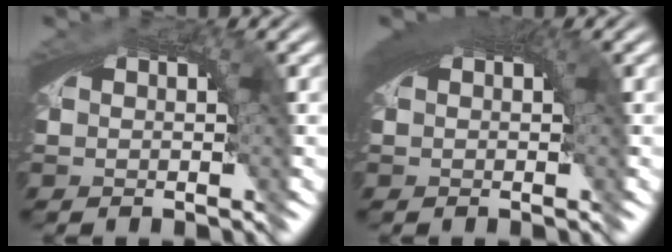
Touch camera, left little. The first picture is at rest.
{"total": 2.6, "force": [1.1, 0.6, 2.2], "torque": [-0.024, 0.009, 0.015]}